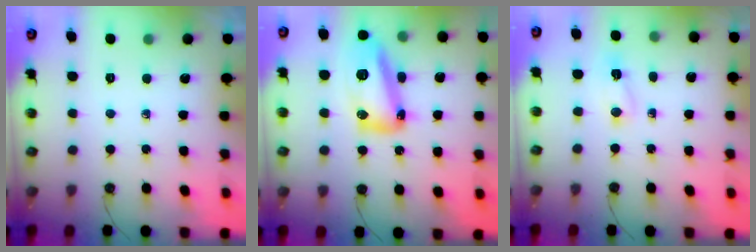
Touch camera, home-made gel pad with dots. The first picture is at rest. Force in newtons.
{"total": 15.2, "press": 15.0, "slide": 2.0}
{"total": 2.4, "press": 2.2, "slide": 0.8}